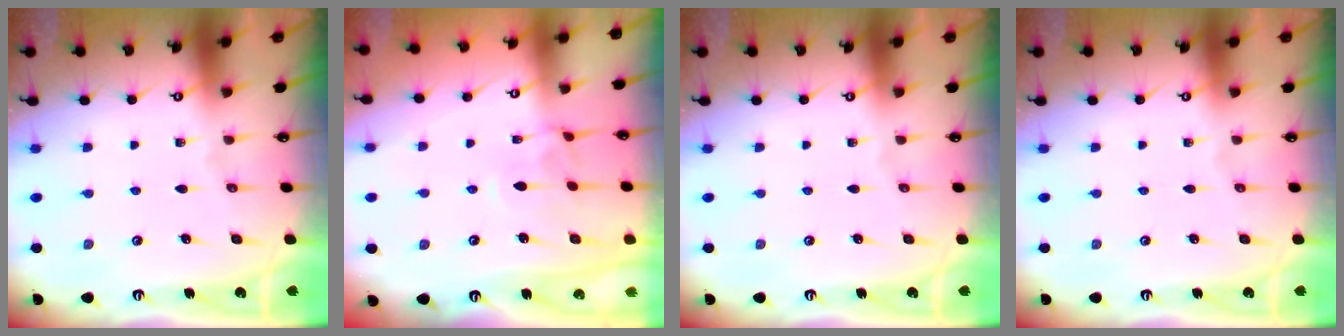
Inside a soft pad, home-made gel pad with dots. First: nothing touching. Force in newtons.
{"total": 3.4, "press": 3.4, "slide": 0.6}
{"total": 0.0}
{"total": 0.0}